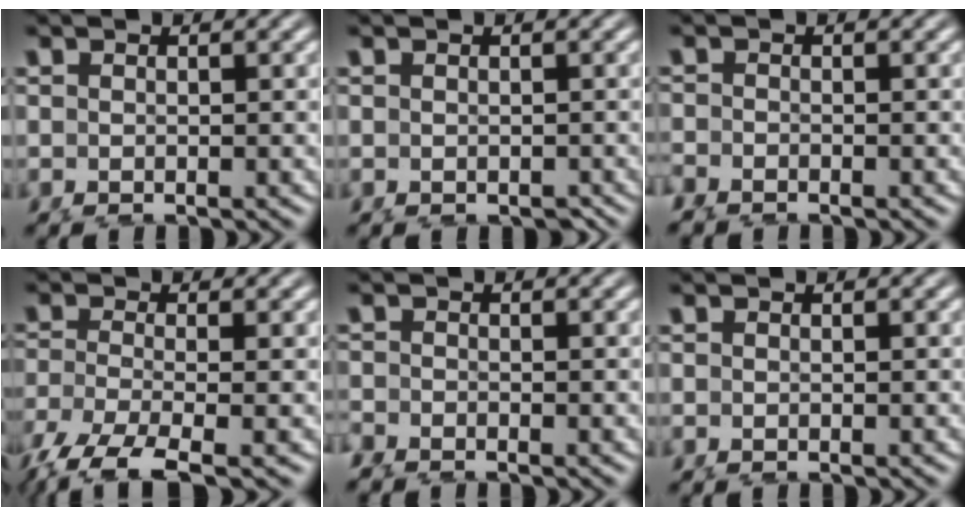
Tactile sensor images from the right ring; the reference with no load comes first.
{"total": 0.9, "force": [-0.7, 0.5, 0.2], "torque": [-0.002, -0.008, -0.005]}
{"total": 1.7, "force": [-1.6, 0.6, 0.3], "torque": [-0.004, -0.009, -0.025]}
{"total": 7.1, "force": [-4.9, 2.7, 4.4], "torque": [-0.102, -0.046, -0.052]}
{"total": 1.6, "force": [-1.5, 0.3, 0.1], "torque": [-0.001, -0.009, -0.025]}
{"total": 0.0}